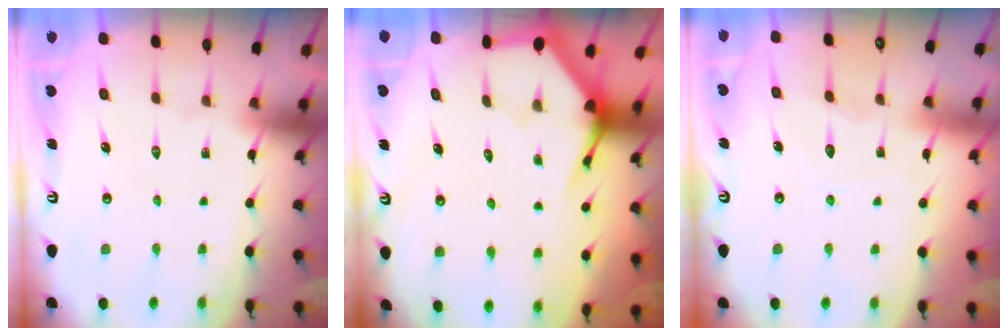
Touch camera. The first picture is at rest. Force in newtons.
{"total": 3.9, "press": 3.8, "slide": 0.4}
{"total": 5.5, "press": 5.4, "slide": 0.6}